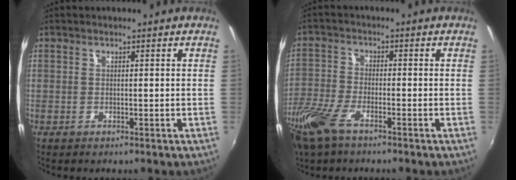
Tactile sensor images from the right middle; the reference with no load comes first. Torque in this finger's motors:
{"motor_torque": [1.08, -1.06, 0.21, 0.12]}